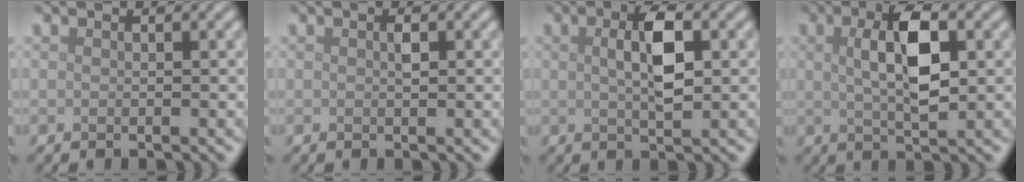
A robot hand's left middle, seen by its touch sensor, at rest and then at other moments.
{"total": 0.7, "force": [0.1, 0.2, 0.7], "torque": [-0.011, 0.001, 0.002]}
{"total": 4.2, "force": [0.9, 1.3, 3.8], "torque": [-0.076, 0.004, 0.014]}
{"total": 5.8, "force": [1.2, 2.1, 5.3], "torque": [-0.098, 0.007, 0.021]}